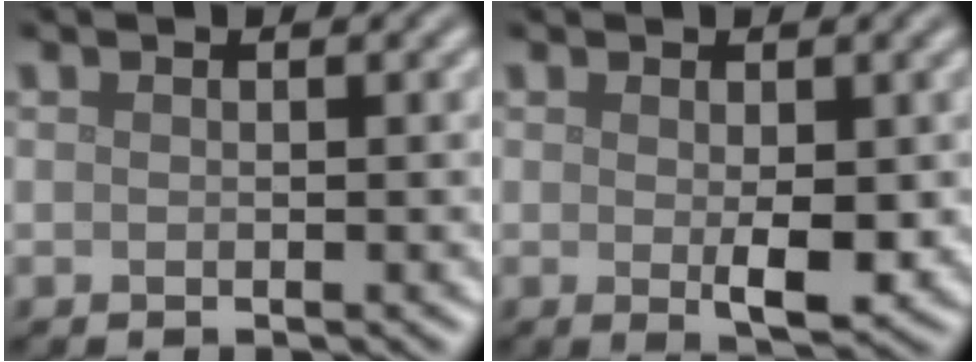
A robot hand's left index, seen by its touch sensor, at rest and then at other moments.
{"total": 2.9, "force": [-0.2, 1.2, 2.6], "torque": [-0.041, -0.009, 0.002]}